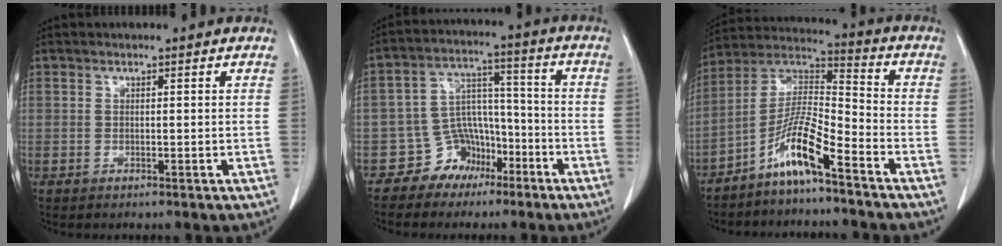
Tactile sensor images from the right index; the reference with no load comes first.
{"total": 8.4, "force": [-5.1, 6.4, 2.0], "torque": [-0.033, 0.036, -0.076]}
{"total": 9.8, "force": [-6.4, 0.8, 7.4], "torque": [-0.152, 0.011, -0.125]}